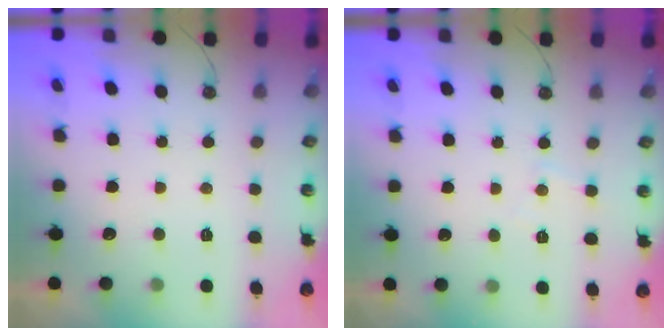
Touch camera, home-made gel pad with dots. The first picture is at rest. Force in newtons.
{"total": 5.0, "press": 4.9, "slide": 0.7}